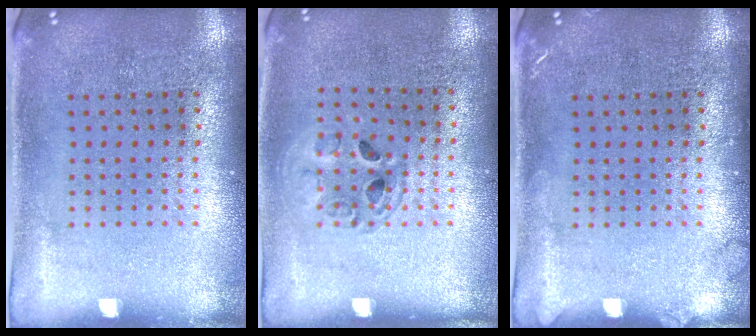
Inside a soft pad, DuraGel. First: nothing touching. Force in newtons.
{"total": 1.3, "press": 1.2, "slide": 0.2}
{"total": 0.8, "press": 0.8, "slide": 0.1}